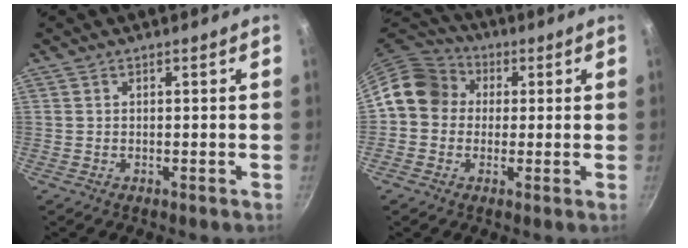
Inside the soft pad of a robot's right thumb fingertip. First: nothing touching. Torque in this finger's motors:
{"motor_torque": [0.65, 1.37, 0.57, -0.54, 0.08]}